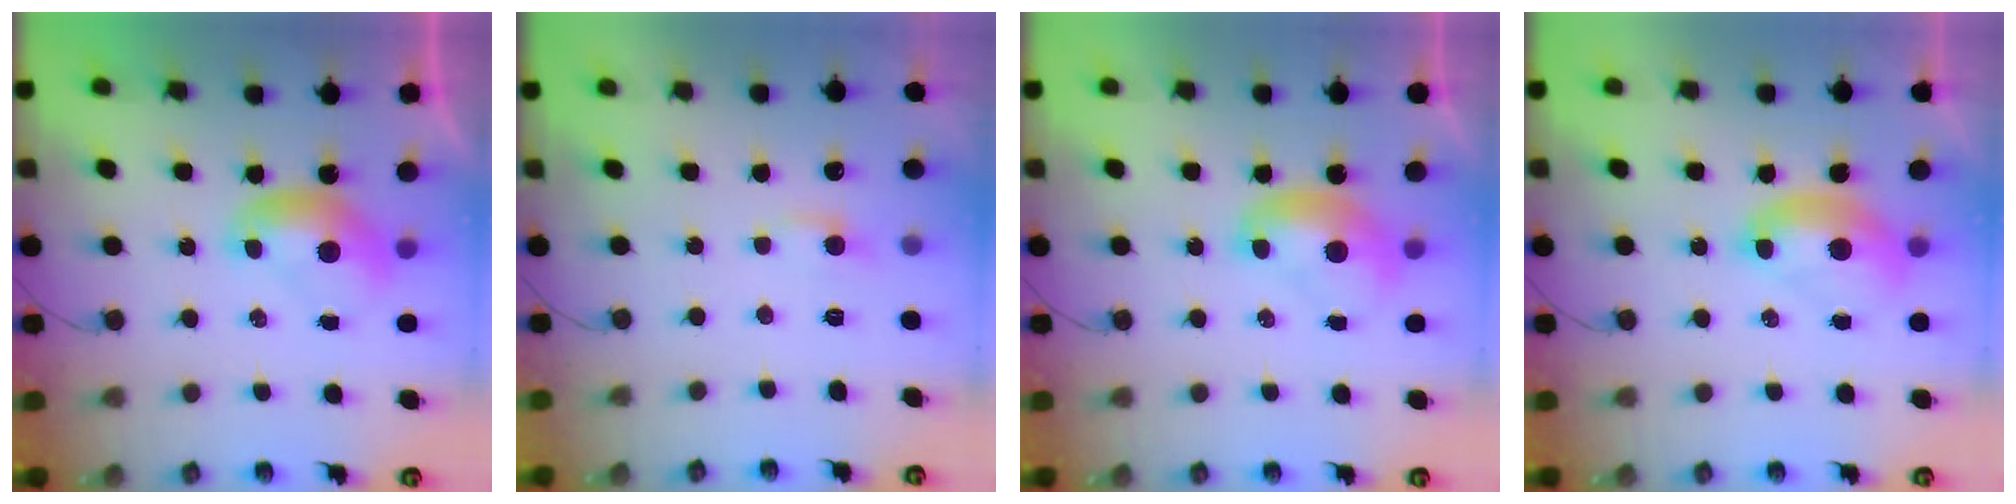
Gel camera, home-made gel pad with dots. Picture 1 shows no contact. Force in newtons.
{"total": 1.4, "press": 1.3, "slide": 0.5}
{"total": 1.6, "press": 1.6, "slide": 0.1}
{"total": 2.6, "press": 2.6, "slide": 0.6}